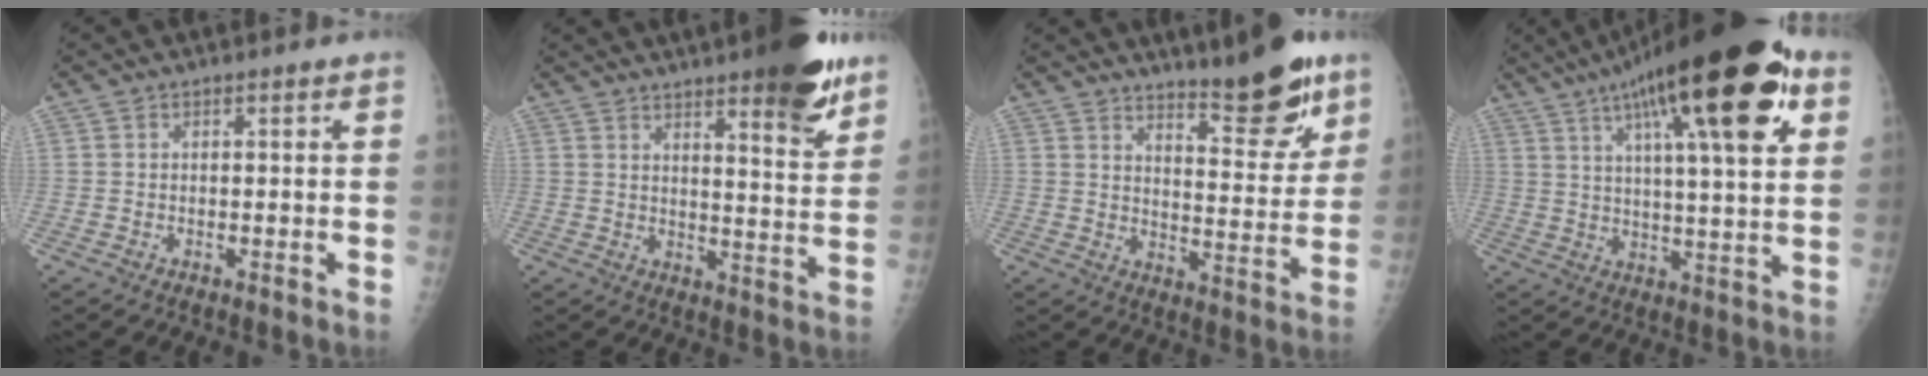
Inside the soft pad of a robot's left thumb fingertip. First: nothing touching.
{"total": 14.3, "force": [9.5, 3.1, 10.2], "torque": [-0.112, -0.053, 0.131]}
{"total": 13.3, "force": [9.8, 3.3, 8.4], "torque": [-0.086, -0.069, 0.149]}
{"total": 25.4, "force": [11.9, 6.6, 21.4], "torque": [-0.319, -0.005, 0.178]}